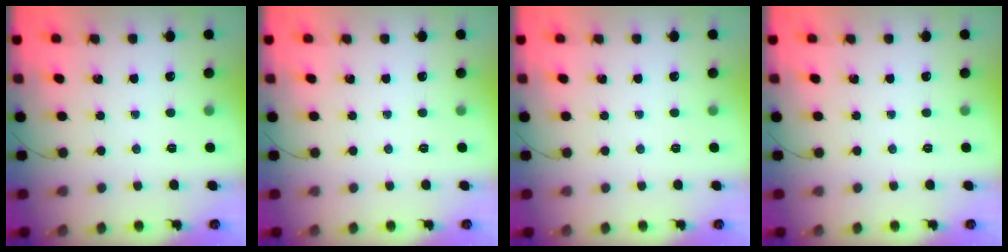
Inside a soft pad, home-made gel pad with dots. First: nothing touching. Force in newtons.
{"total": 0.0}
{"total": 0.0}
{"total": 0.0}